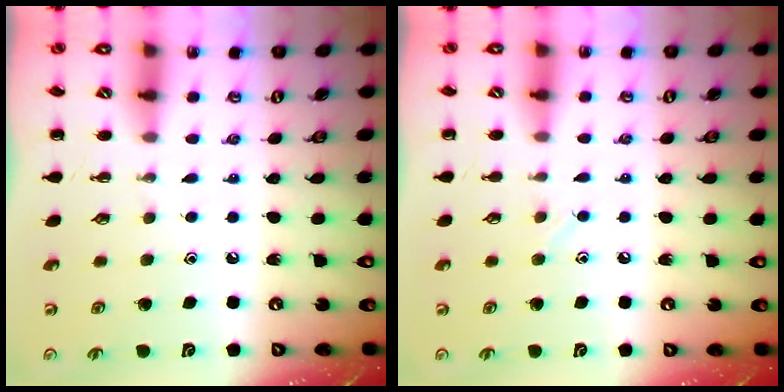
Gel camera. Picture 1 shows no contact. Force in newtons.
{"total": 4.5, "press": 4.3, "slide": 1.3}